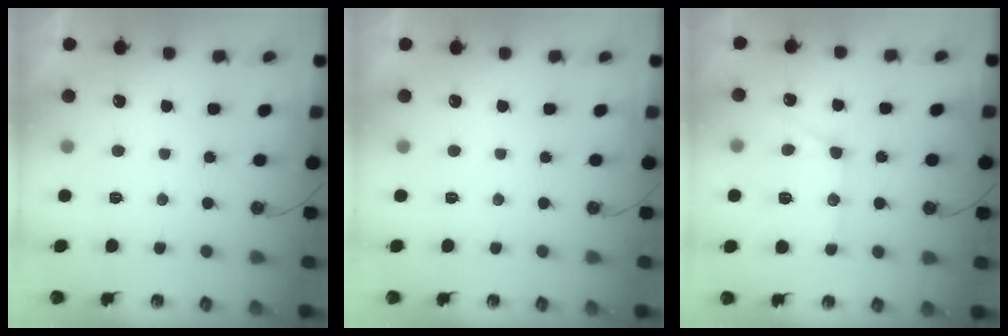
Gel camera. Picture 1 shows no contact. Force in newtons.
{"total": 0.0}
{"total": 14.9, "press": 14.8, "slide": 1.2}